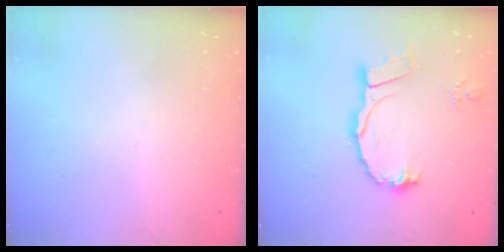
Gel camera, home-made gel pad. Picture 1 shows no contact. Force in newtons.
{"total": 11.1, "press": 10.9, "slide": 1.8}